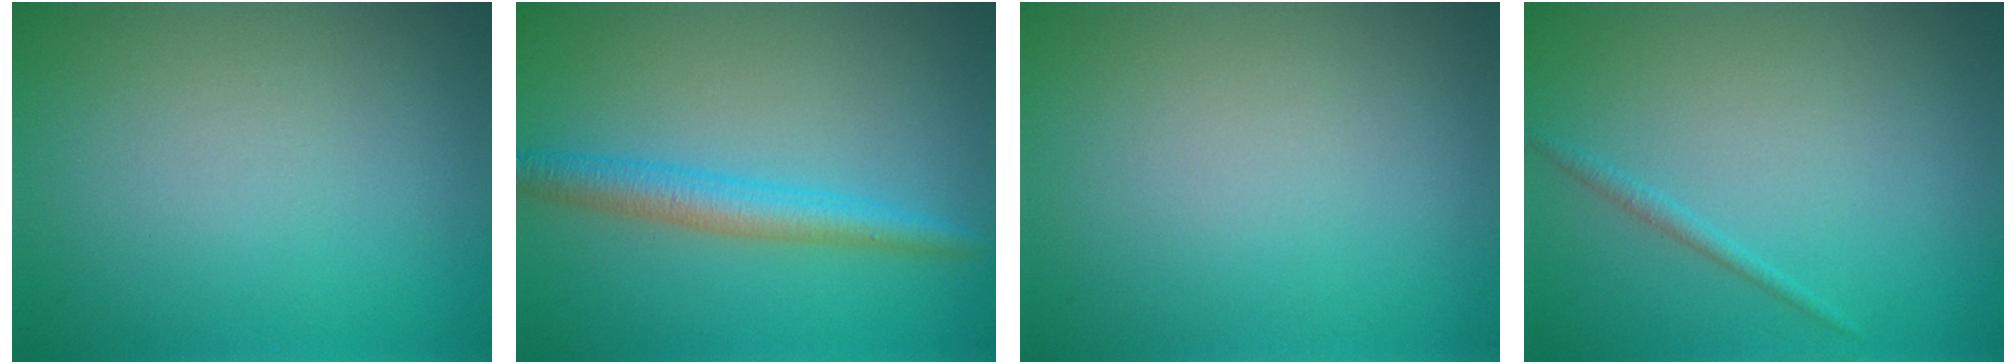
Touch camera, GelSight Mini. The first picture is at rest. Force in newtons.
{"total": 3.4, "press": 3.4, "slide": 0.1}
{"total": 0.0}
{"total": 0.9, "press": 0.9, "slide": 0.2}